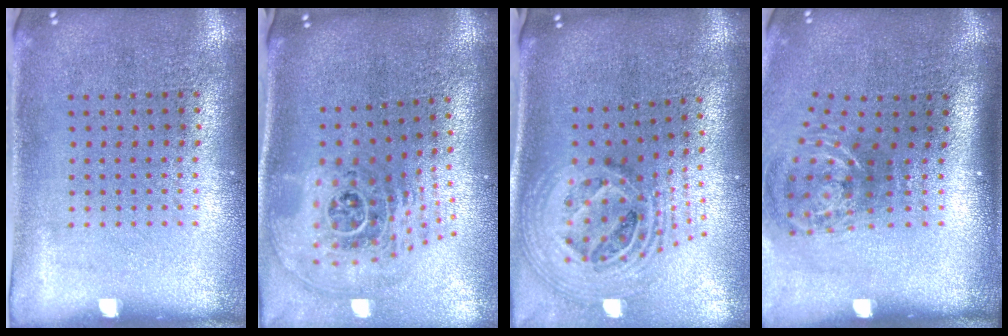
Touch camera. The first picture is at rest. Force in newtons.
{"total": 2.7, "press": 1.8, "slide": 2.0}
{"total": 2.5, "press": 1.8, "slide": 1.7}
{"total": 1.8, "press": 1.2, "slide": 1.3}